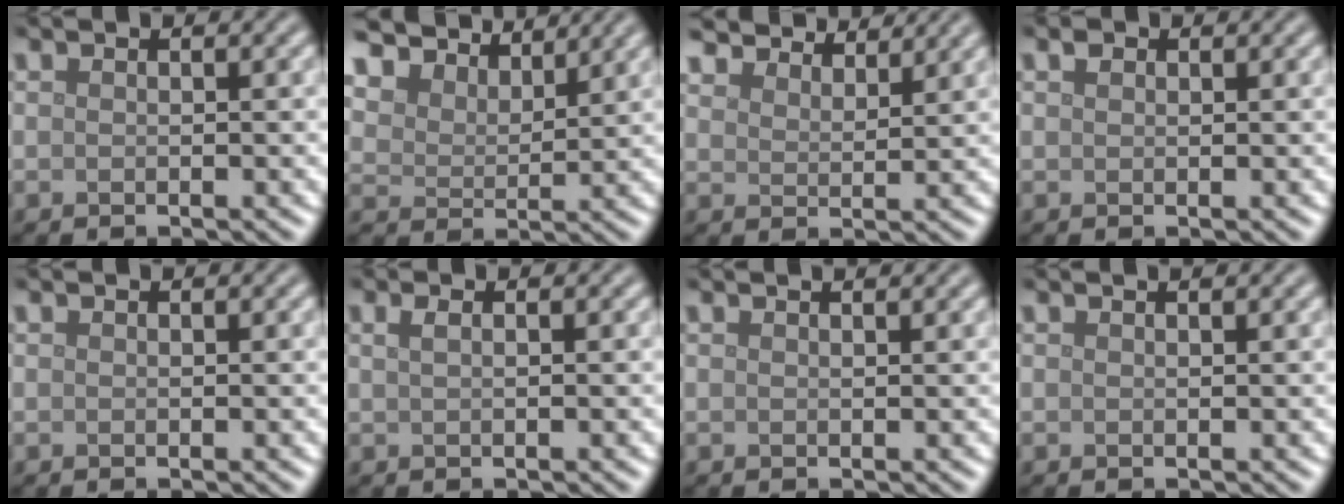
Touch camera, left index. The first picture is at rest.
{"total": 7.0, "force": [6.0, 2.8, 2.4], "torque": [-0.072, 0.006, 0.107]}
{"total": 6.0, "force": [5.7, 1.2, 1.3], "torque": [-0.040, 0.002, 0.100]}
{"total": 0.8, "force": [0.5, 0.5, 0.3], "torque": [-0.006, 0.001, 0.008]}
{"total": 0.0}
{"total": 1.1, "force": [0.5, 0.5, 0.9], "torque": [-0.015, 0.001, 0.006]}
{"total": 1.4, "force": [1.2, 0.4, 0.6], "torque": [-0.006, 0.001, 0.005]}
{"total": 1.0, "force": [0.8, 0.3, 0.5], "torque": [-0.004, -0.001, 0.004]}